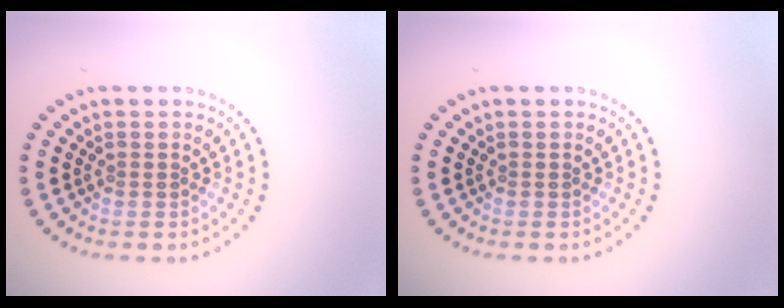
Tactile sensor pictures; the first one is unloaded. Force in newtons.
{"total": 0.0}